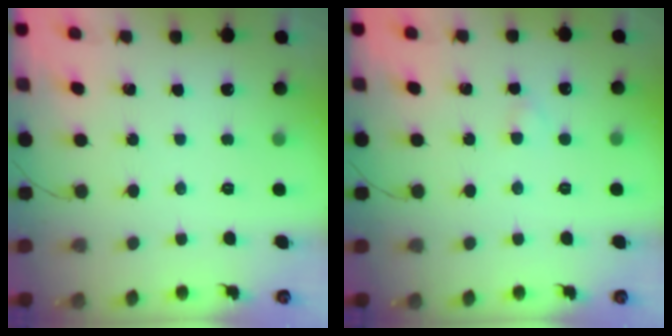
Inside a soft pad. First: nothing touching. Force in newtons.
{"total": 1.6, "press": 1.4, "slide": 0.7}